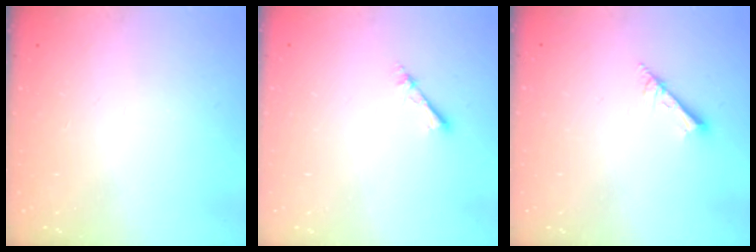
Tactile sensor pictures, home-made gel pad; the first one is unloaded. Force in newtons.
{"total": 3.3, "press": 3.2, "slide": 0.4}
{"total": 1.7, "press": 1.6, "slide": 0.1}